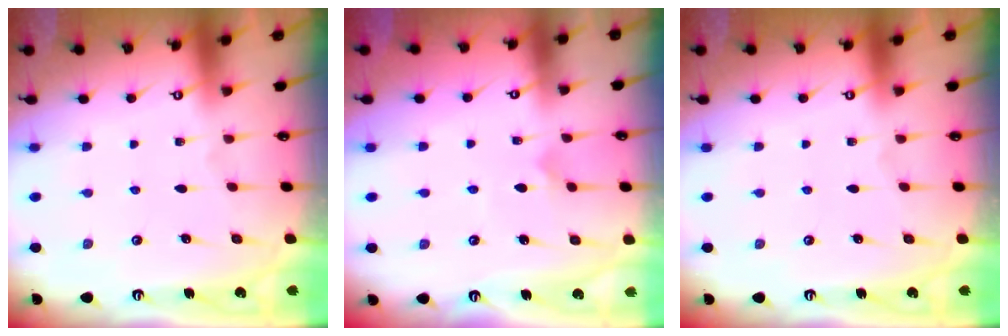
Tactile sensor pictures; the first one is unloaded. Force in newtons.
{"total": 5.0, "press": 5.0, "slide": 0.4}
{"total": 0.0}